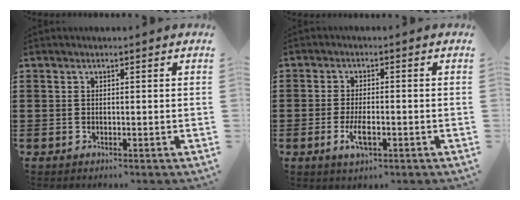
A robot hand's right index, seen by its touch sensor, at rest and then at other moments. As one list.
[{"total": 4.1, "force": [-1.4, 1.5, 3.6], "torque": [-0.075, -0.002, -0.027]}]